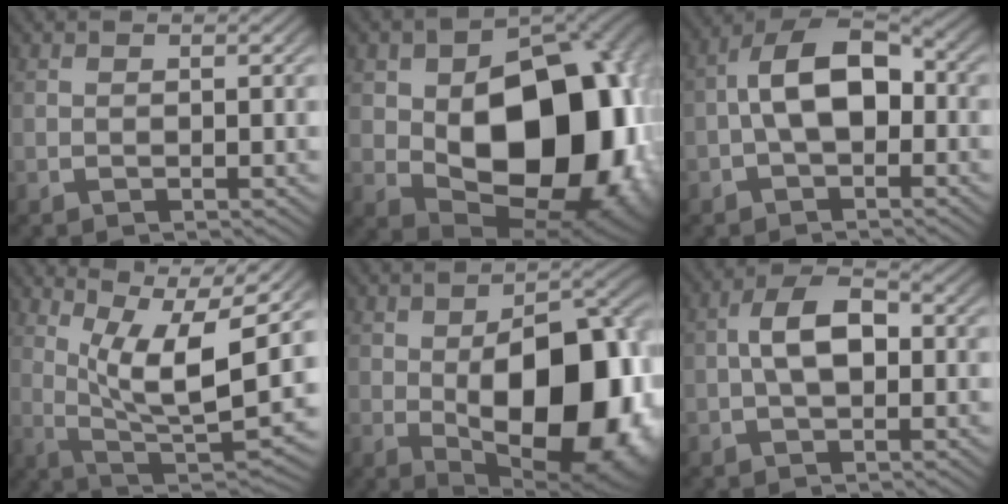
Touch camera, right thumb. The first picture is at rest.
{"total": 23.2, "force": [-1.8, 14.7, 17.9], "torque": [-0.284, -0.079, 0.017]}
{"total": 8.8, "force": [-0.3, 5.8, 6.6], "torque": [-0.121, -0.016, 0.000]}
{"total": 13.9, "force": [3.2, 7.7, 11.1], "torque": [-0.180, -0.034, 0.065]}
{"total": 18.8, "force": [-2.5, 10.7, 15.2], "torque": [-0.238, -0.068, 0.002]}
{"total": 5.8, "force": [0.0, 3.5, 4.6], "torque": [-0.081, -0.003, -0.001]}